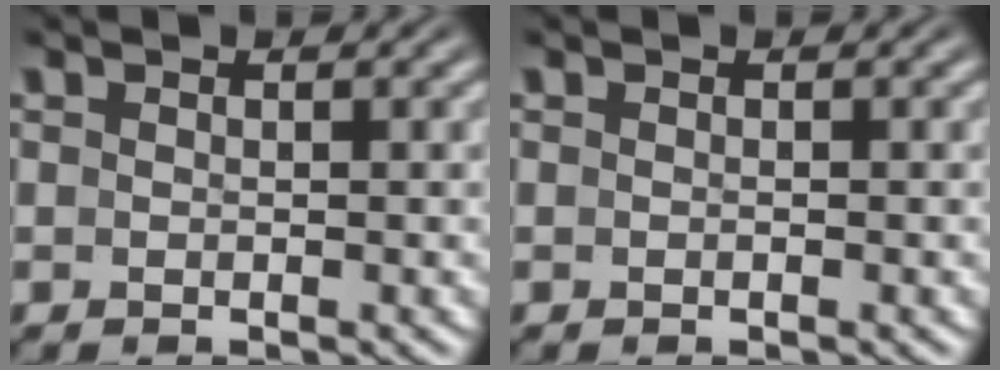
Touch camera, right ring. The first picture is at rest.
{"total": 0.0}